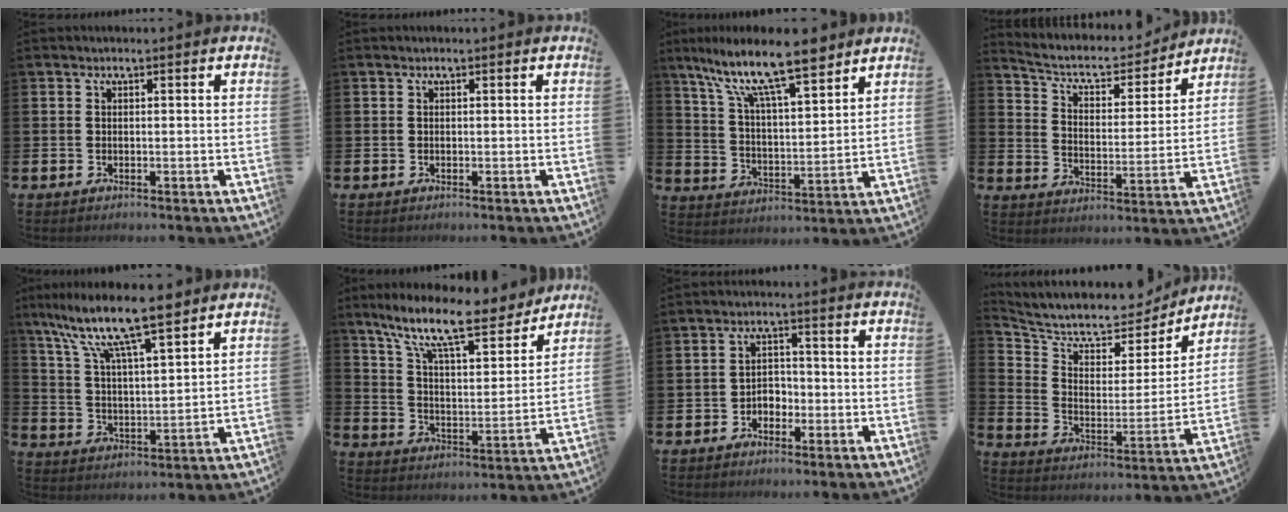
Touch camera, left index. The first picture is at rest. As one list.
[{"total": 0.0}, {"total": 11.8, "force": [9.6, 2.1, 6.6], "torque": [-0.154, -0.044, 0.165]}, {"total": 6.3, "force": [5.6, 2.2, 1.8], "torque": [-0.060, -0.045, 0.090]}, {"total": 11.3, "force": [9.4, 1.9, 6.0], "torque": [-0.144, -0.048, 0.161]}, {"total": 13.0, "force": [10.4, 3.0, 7.2], "torque": [-0.156, -0.060, 0.174]}, {"total": 2.5, "force": [-1.6, 1.7, 0.7], "torque": [-0.014, 0.007, -0.038]}, {"total": 8.6, "force": [7.7, 3.0, 2.4], "torque": [-0.086, -0.058, 0.130]}]